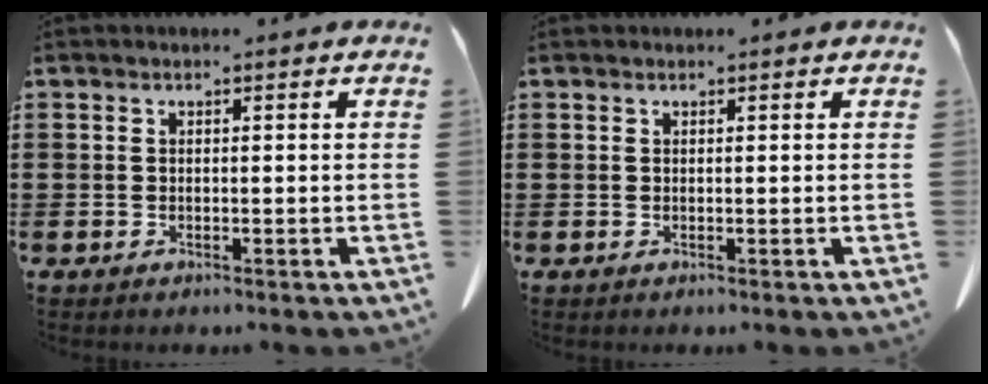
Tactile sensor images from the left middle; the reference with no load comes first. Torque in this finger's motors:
{"motor_torque": [0.32, 0.25, -0.02, -0.03]}